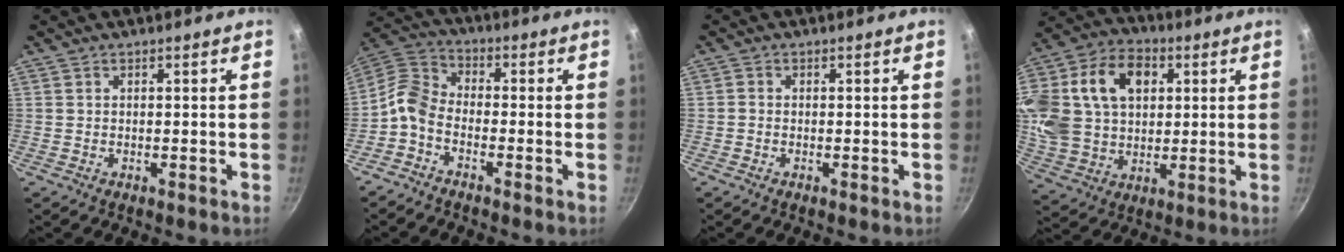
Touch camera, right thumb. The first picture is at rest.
{"total": 6.9, "force": [-3.0, 4.3, 4.4], "torque": [-0.096, 0.048, -0.081]}
{"total": 0.6, "force": [-0.3, 0.3, 0.2], "torque": [-0.005, 0.003, -0.010]}
{"total": 26.3, "force": [7.1, 18.9, 16.9], "torque": [-0.357, 0.023, 0.126]}